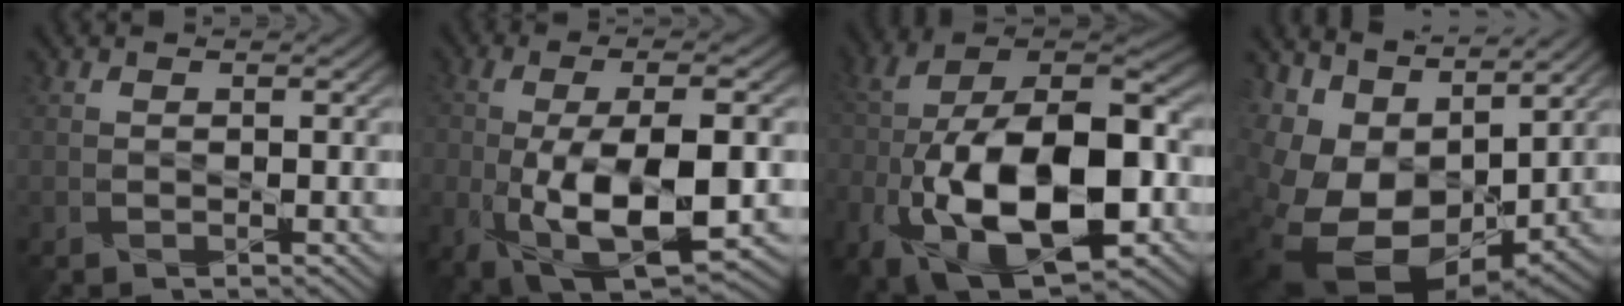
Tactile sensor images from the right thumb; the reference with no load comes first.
{"total": 13.6, "force": [-2.8, 6.0, 11.9], "torque": [-0.229, -0.025, -0.034]}
{"total": 18.7, "force": [-6.4, 9.6, 14.7], "torque": [-0.266, -0.025, -0.114]}
{"total": 14.9, "force": [3.6, 10.6, 9.9], "torque": [-0.221, -0.024, 0.103]}